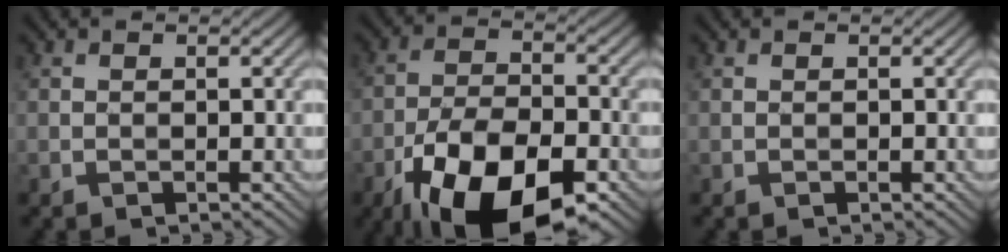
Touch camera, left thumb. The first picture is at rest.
{"total": 15.0, "force": [-8.4, 6.7, 10.5], "torque": [-0.201, -0.020, -0.152]}
{"total": 0.0}